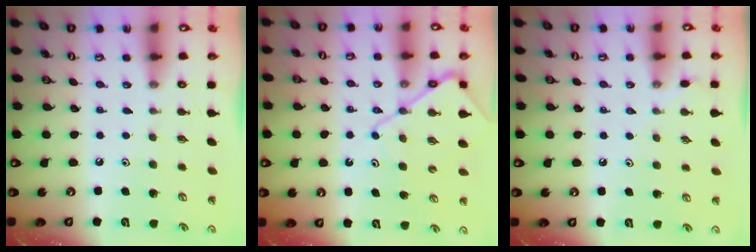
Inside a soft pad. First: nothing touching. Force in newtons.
{"total": 10.2, "press": 10.1, "slide": 1.0}
{"total": 4.3, "press": 4.2, "slide": 0.8}